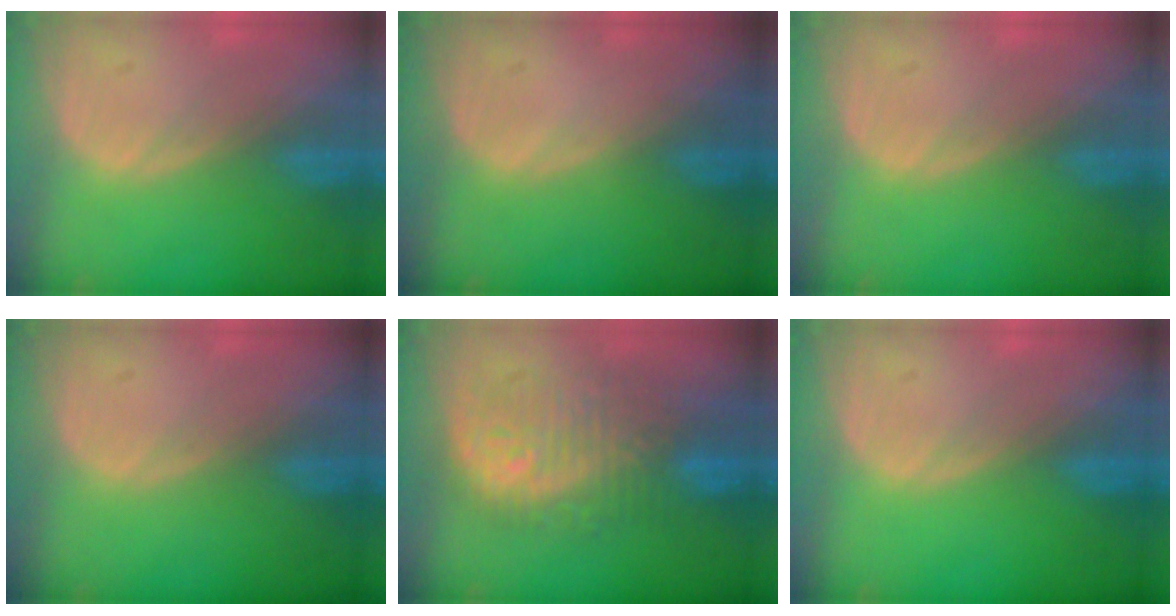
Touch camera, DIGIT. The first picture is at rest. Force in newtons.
{"total": 0.0}
{"total": 0.0}
{"total": 0.0}
{"total": 10.4, "press": 10.1, "slide": 2.6}
{"total": 0.0}